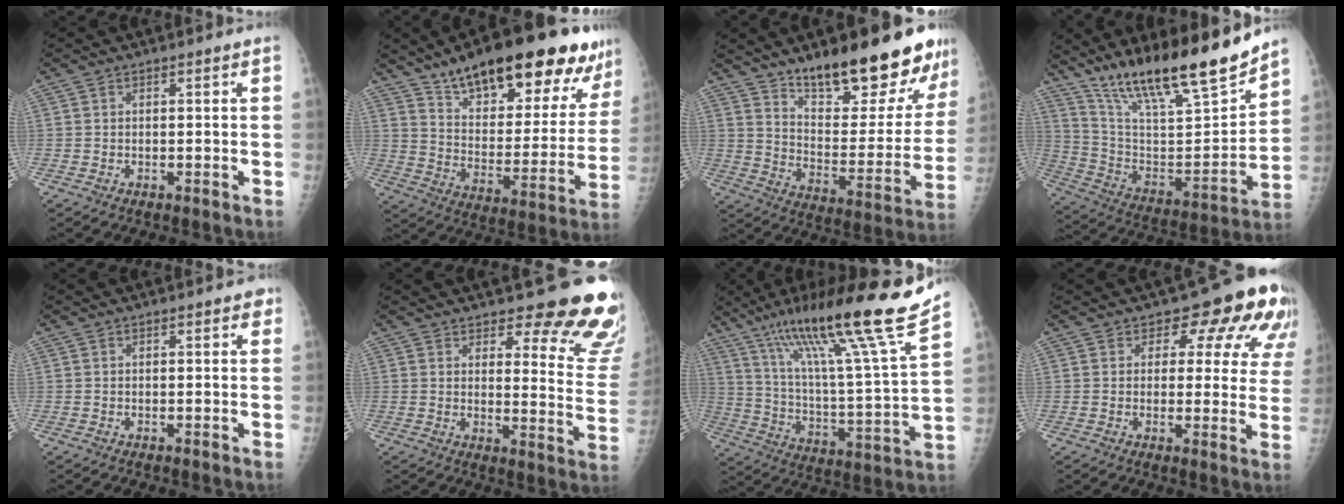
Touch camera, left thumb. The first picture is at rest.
{"total": 28.3, "force": [19.3, 10.1, 18.0], "torque": [-0.227, -0.060, 0.291]}
{"total": 23.6, "force": [17.3, 7.0, 14.5], "torque": [-0.162, -0.108, 0.266]}
{"total": 24.1, "force": [18.8, 4.4, 14.5], "torque": [-0.219, -0.085, 0.327]}
{"total": 1.1, "force": [0.6, 0.6, 0.8], "torque": [0.001, 0.001, 0.002]}
{"total": 17.3, "force": [14.1, 4.9, 8.7], "torque": [-0.054, -0.115, 0.155]}
{"total": 25.4, "force": [17.8, 0.4, 18.1], "torque": [-0.280, -0.074, 0.299]}
{"total": 12.6, "force": [8.1, 6.8, 6.7], "torque": [-0.020, -0.034, 0.072]}